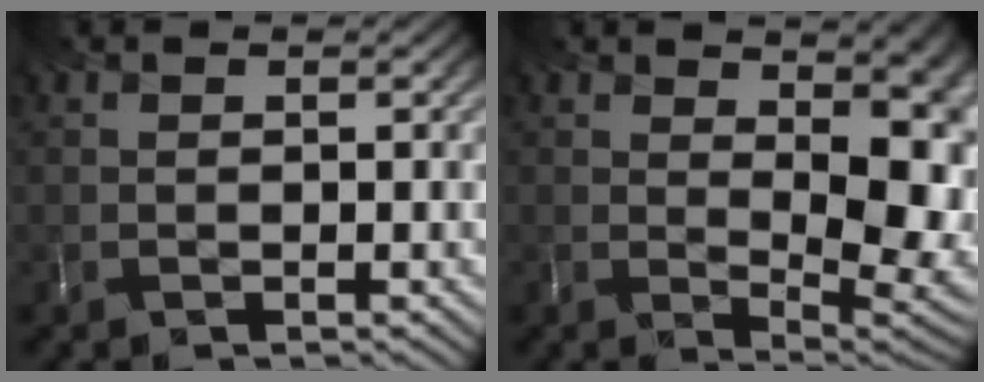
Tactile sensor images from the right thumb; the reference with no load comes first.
{"total": 12.1, "force": [2.8, 5.5, 10.4], "torque": [-0.117, 0.007, 0.054]}